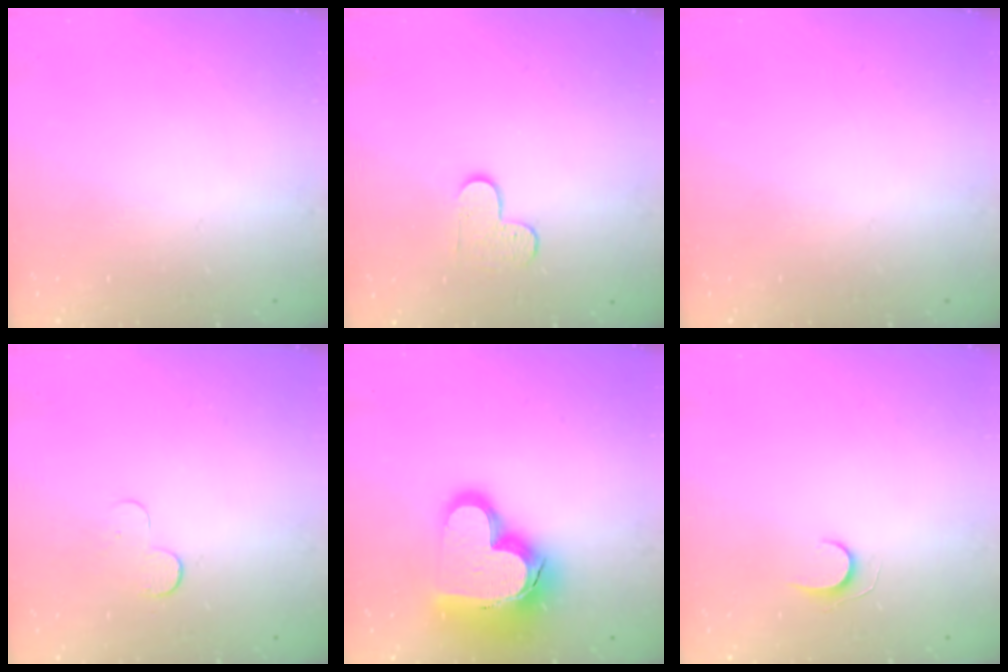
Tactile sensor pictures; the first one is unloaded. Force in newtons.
{"total": 4.7, "press": 4.7, "slide": 0.5}
{"total": 0.0}
{"total": 3.9, "press": 3.9, "slide": 0.4}
{"total": 20.9, "press": 20.8, "slide": 1.9}
{"total": 5.4, "press": 5.4, "slide": 0.5}